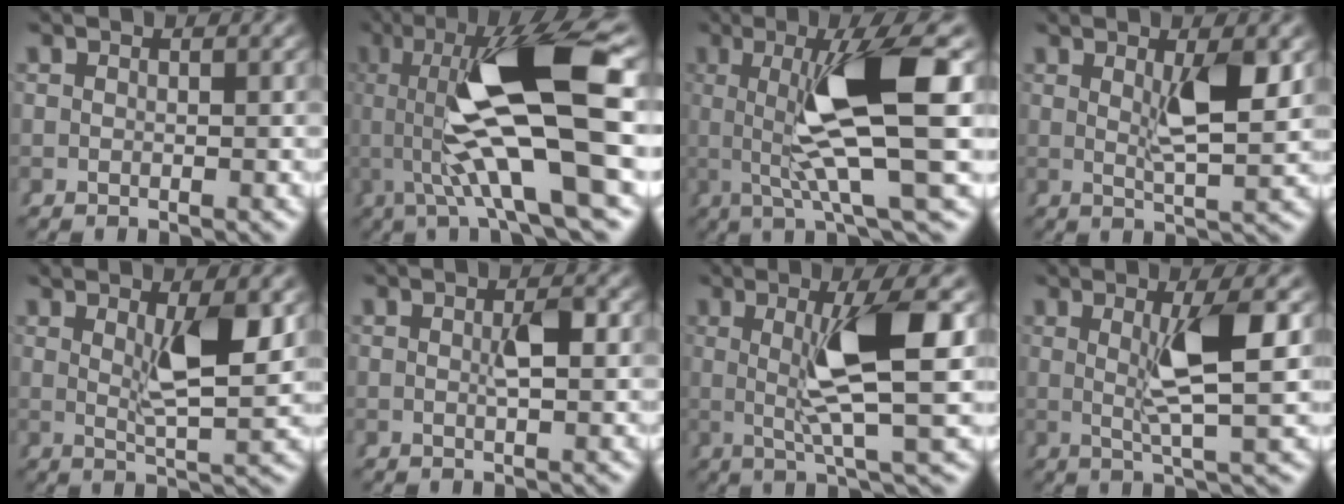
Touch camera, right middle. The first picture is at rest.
{"total": 13.4, "force": [0.9, 3.2, 13.0], "torque": [-0.231, 0.005, 0.018]}
{"total": 10.5, "force": [0.8, 1.4, 10.4], "torque": [-0.179, 0.002, 0.019]}
{"total": 4.5, "force": [1.3, 0.5, 4.2], "torque": [-0.071, -0.012, 0.031]}
{"total": 5.0, "force": [1.6, 0.6, 4.6], "torque": [-0.080, -0.014, 0.037]}
{"total": 2.1, "force": [0.0, 0.4, 2.1], "torque": [-0.030, -0.003, 0.000]}
{"total": 7.9, "force": [0.7, 0.6, 7.9], "torque": [-0.131, -0.002, 0.019]}
{"total": 6.1, "force": [0.9, 0.3, 6.0], "torque": [-0.098, -0.004, 0.022]}